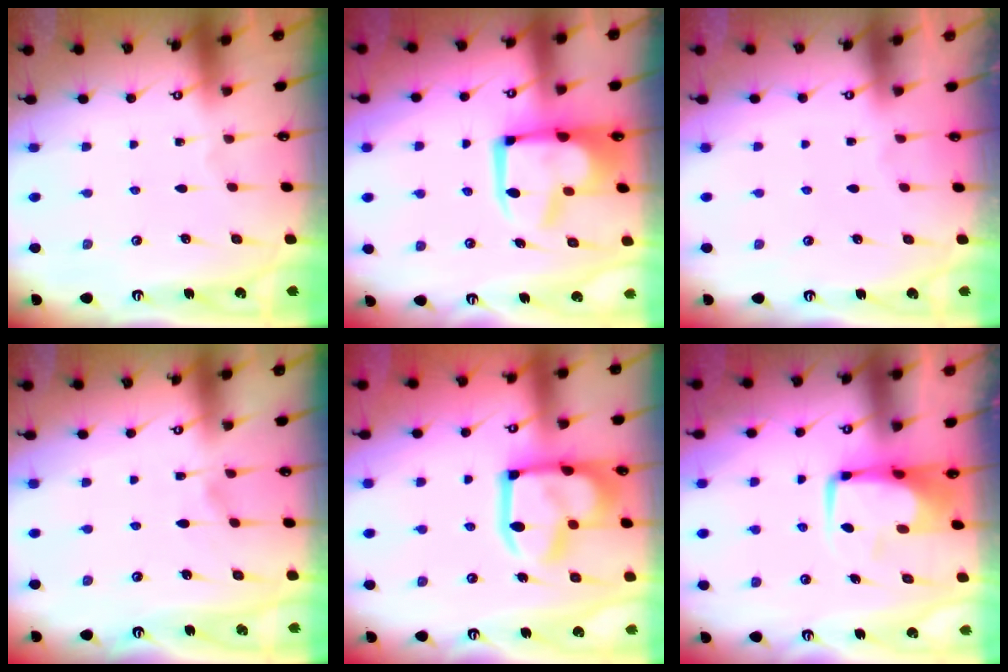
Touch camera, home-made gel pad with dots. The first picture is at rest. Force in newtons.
{"total": 12.1, "press": 12.1, "slide": 1.1}
{"total": 1.5, "press": 1.4, "slide": 0.7}
{"total": 3.6, "press": 3.6, "slide": 0.5}
{"total": 13.5, "press": 13.4, "slide": 1.7}
{"total": 0.6, "press": 0.2, "slide": 0.5}